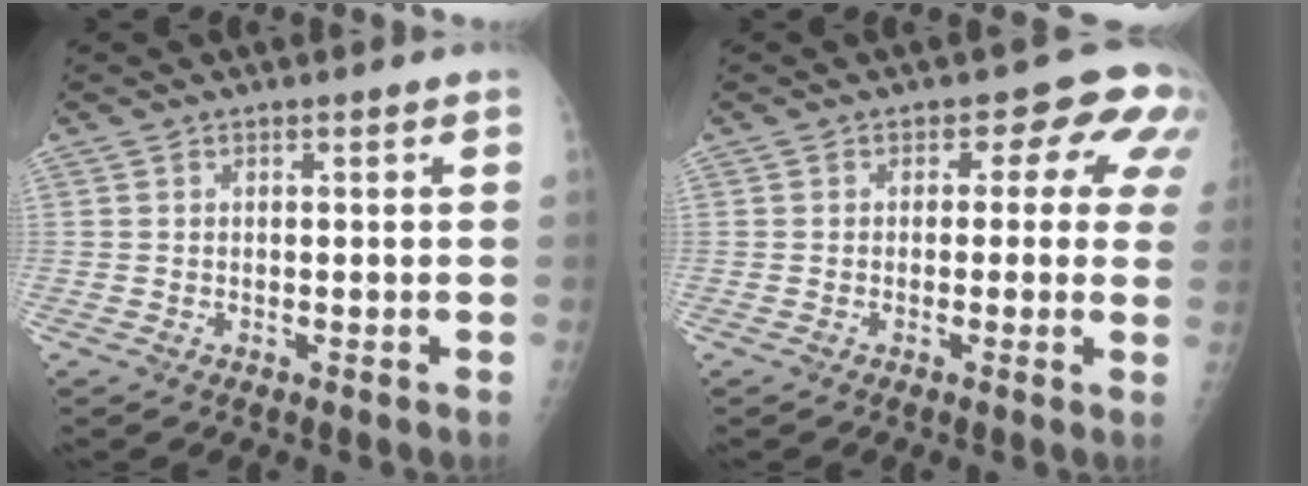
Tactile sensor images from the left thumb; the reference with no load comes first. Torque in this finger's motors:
{"motor_torque": [0.09, 0.28, -0.08, -0.08, 0.07]}